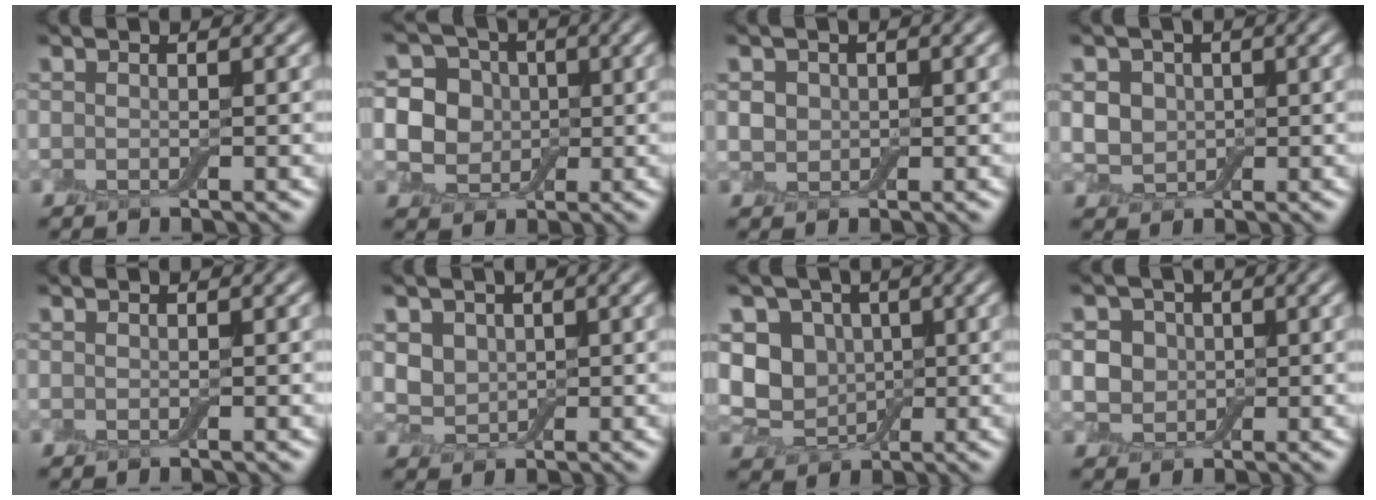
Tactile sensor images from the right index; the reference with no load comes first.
{"total": 9.7, "force": [0.8, 8.8, 3.9], "torque": [-0.088, 0.034, -0.004]}
{"total": 1.7, "force": [0.3, 1.5, 0.6], "torque": [-0.012, -0.003, 0.005]}
{"total": 3.2, "force": [0.5, 2.7, 1.6], "torque": [-0.032, 0.006, -0.003]}
{"total": 0.0}
{"total": 2.7, "force": [0.9, 2.2, 1.3], "torque": [-0.028, -0.003, 0.015]}
{"total": 5.3, "force": [0.6, 4.6, 2.6], "torque": [-0.041, -0.003, 0.003]}
{"total": 3.8, "force": [0.5, 3.4, 1.7], "torque": [-0.023, 0.008, -0.003]}